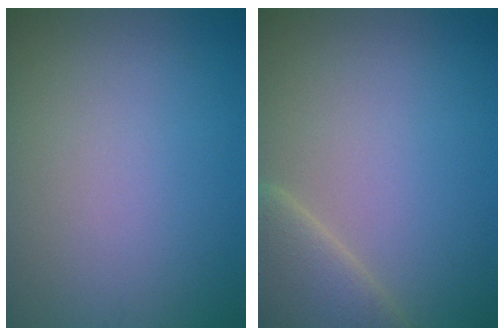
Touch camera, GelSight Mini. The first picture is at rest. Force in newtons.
{"total": 4.6, "press": 4.6, "slide": 0.4}